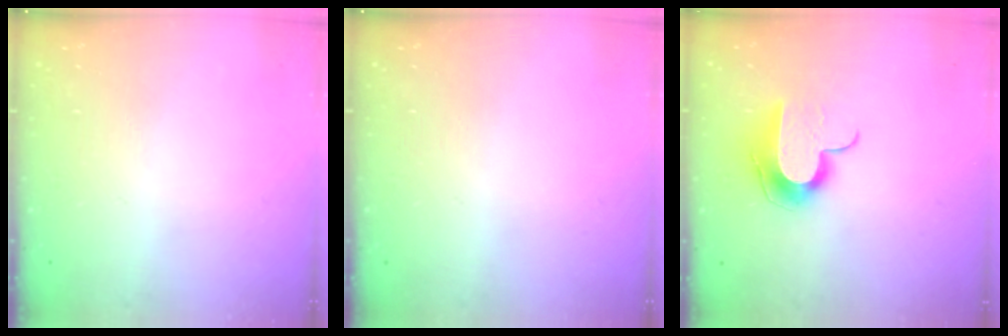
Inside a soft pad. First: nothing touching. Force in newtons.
{"total": 0.0}
{"total": 9.9, "press": 9.9, "slide": 0.2}